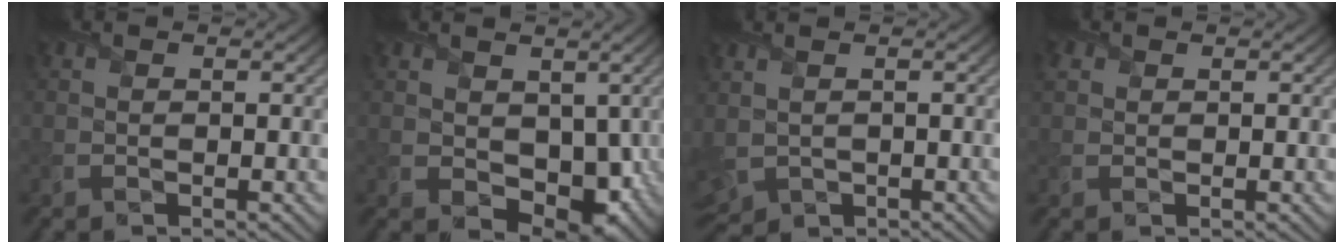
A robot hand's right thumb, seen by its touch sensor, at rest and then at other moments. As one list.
[{"total": 6.1, "force": [0.6, 4.5, 4.0], "torque": [-0.088, -0.026, 0.020]}, {"total": 4.3, "force": [-0.2, 2.8, 3.2], "torque": [-0.100, -0.013, 0.006]}, {"total": 1.1, "force": [0.7, 0.9, 0.2], "torque": [-0.007, 0.003, 0.014]}]